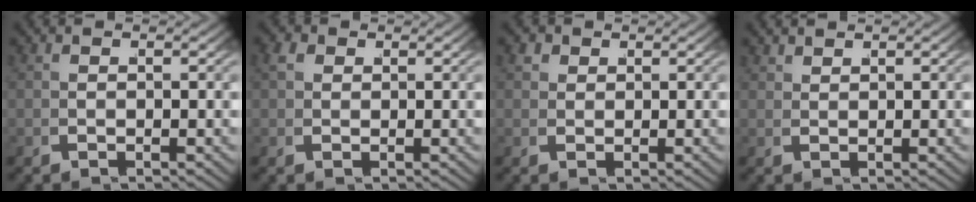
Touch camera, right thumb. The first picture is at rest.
{"total": 1.6, "force": [0.6, 1.4, 0.6], "torque": [-0.018, -0.002, 0.014]}
{"total": 1.9, "force": [1.0, 1.5, 0.6], "torque": [-0.017, -0.003, 0.021]}
{"total": 1.2, "force": [1.2, 0.0, -0.2], "torque": [0.007, 0.000, 0.029]}